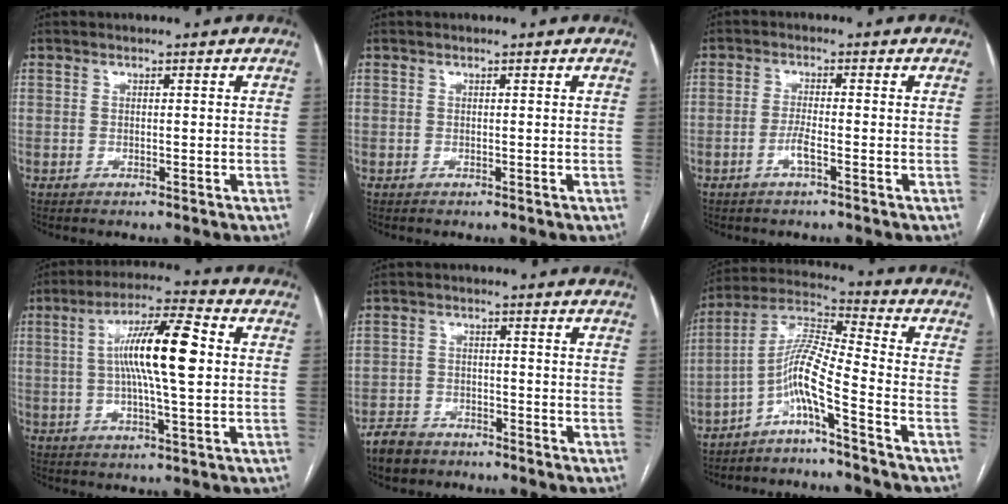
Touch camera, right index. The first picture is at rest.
{"total": 0.0}
{"total": 2.5, "force": [-1.2, 0.0, 2.2], "torque": [-0.043, -0.001, -0.028]}
{"total": 12.5, "force": [1.3, 1.3, 12.4], "torque": [-0.218, 0.016, 0.017]}
{"total": 5.3, "force": [-4.4, 2.8, 1.3], "torque": [-0.029, -0.002, -0.082]}
{"total": 8.6, "force": [-4.9, -0.9, 7.0], "torque": [-0.146, 0.014, -0.102]}